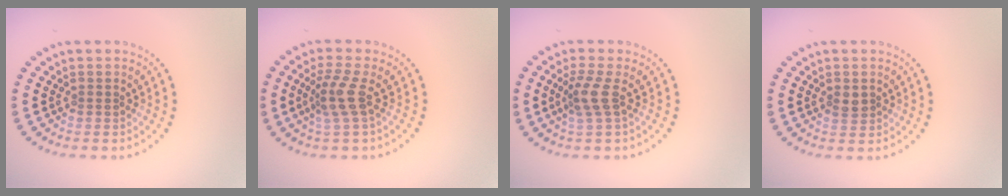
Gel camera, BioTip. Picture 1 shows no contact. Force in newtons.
{"total": 2.9, "press": 2.3, "slide": 1.8}
{"total": 2.4, "press": 1.9, "slide": 1.5}
{"total": 1.3, "press": 1.3, "slide": 0.2}